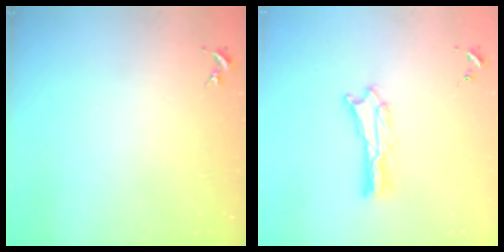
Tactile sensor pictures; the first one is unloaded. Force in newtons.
{"total": 2.7, "press": 2.6, "slide": 0.3}